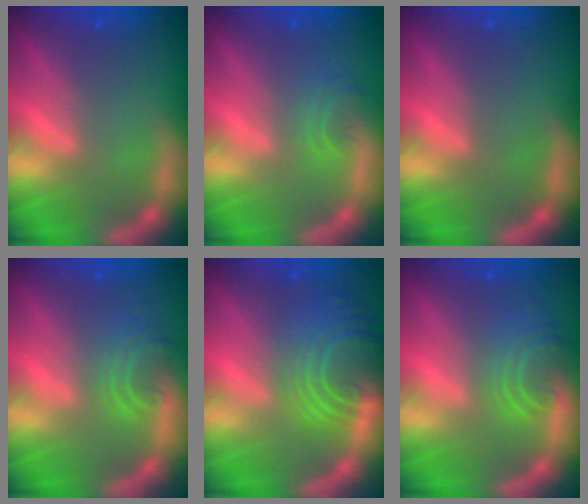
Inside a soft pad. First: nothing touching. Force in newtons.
{"total": 1.9}
{"total": 0.0}
{"total": 3.5}
{"total": 9.5}
{"total": 4.5}